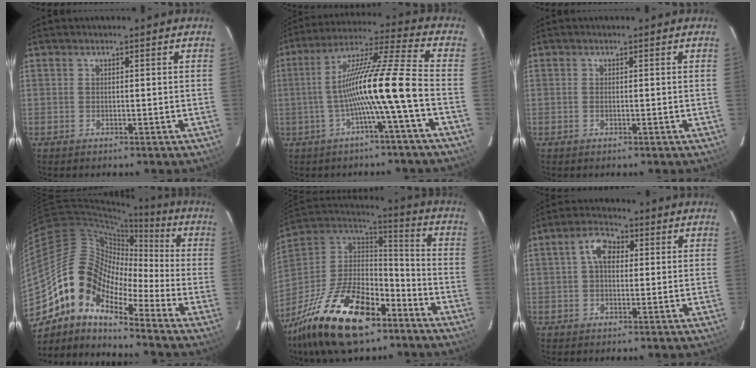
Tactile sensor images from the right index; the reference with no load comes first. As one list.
[{"total": 13.5, "force": [-3.9, -2.1, 12.8], "torque": [-0.227, 0.006, -0.071]}, {"total": 0.0}, {"total": 12.3, "force": [-7.9, 6.5, 6.9], "torque": [-0.118, 0.019, -0.171]}, {"total": 27.7, "force": [-17.3, 12.8, 17.5], "torque": [-0.361, -0.017, -0.288]}, {"total": 5.0, "force": [1.0, 3.2, 3.7], "torque": [-0.068, 0.019, 0.018]}]